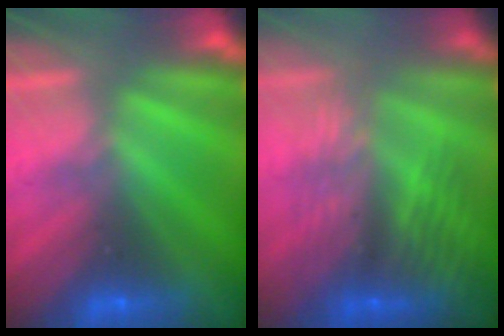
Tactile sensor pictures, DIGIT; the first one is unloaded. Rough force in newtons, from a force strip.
{"total": 9.1}